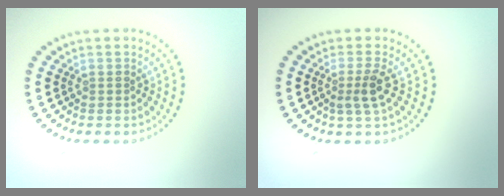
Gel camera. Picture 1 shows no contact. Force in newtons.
{"total": 2.3, "press": 1.8, "slide": 1.4}